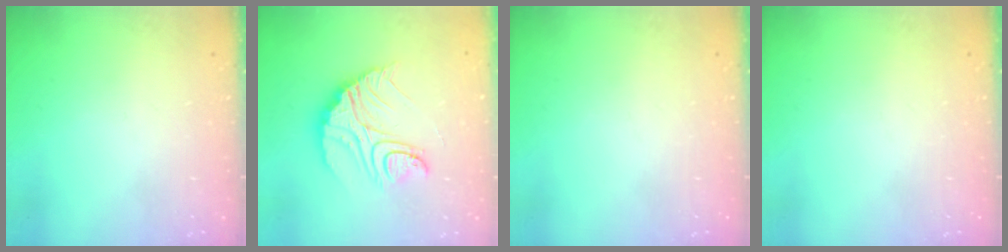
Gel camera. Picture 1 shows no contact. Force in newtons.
{"total": 13.2, "press": 13.2, "slide": 1.0}
{"total": 0.0}
{"total": 0.0}